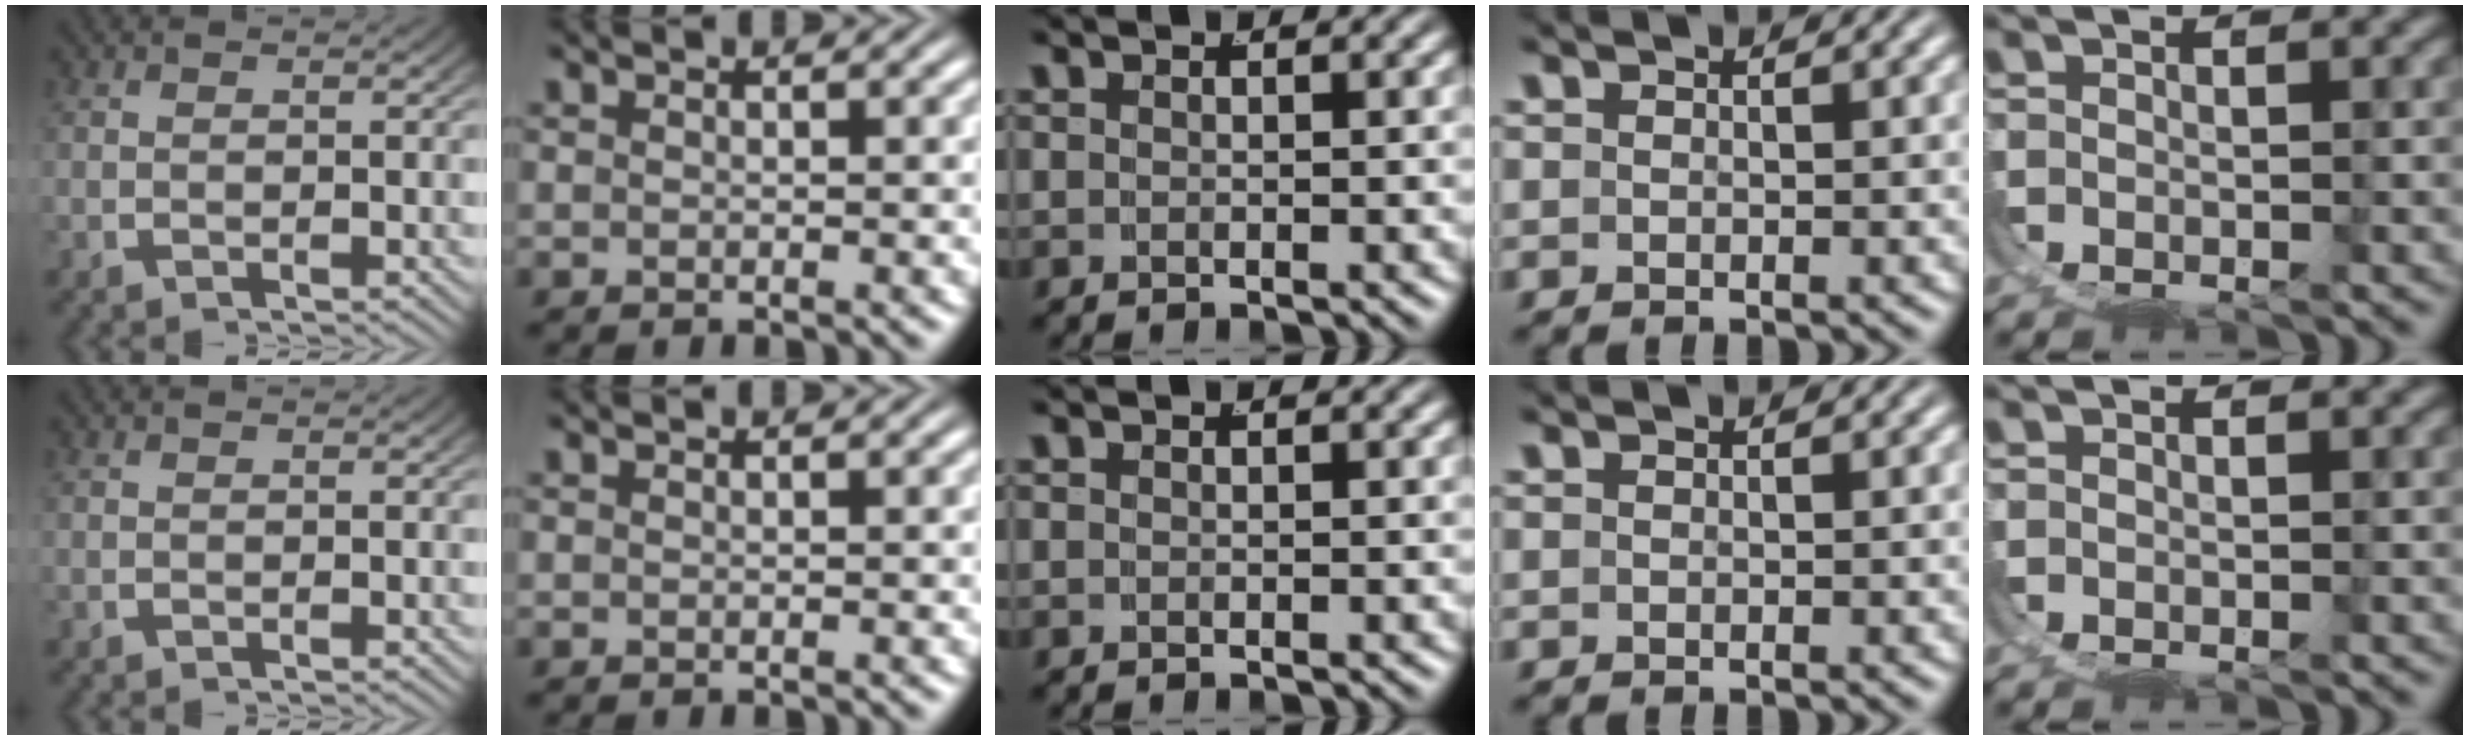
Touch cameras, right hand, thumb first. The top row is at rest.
{}